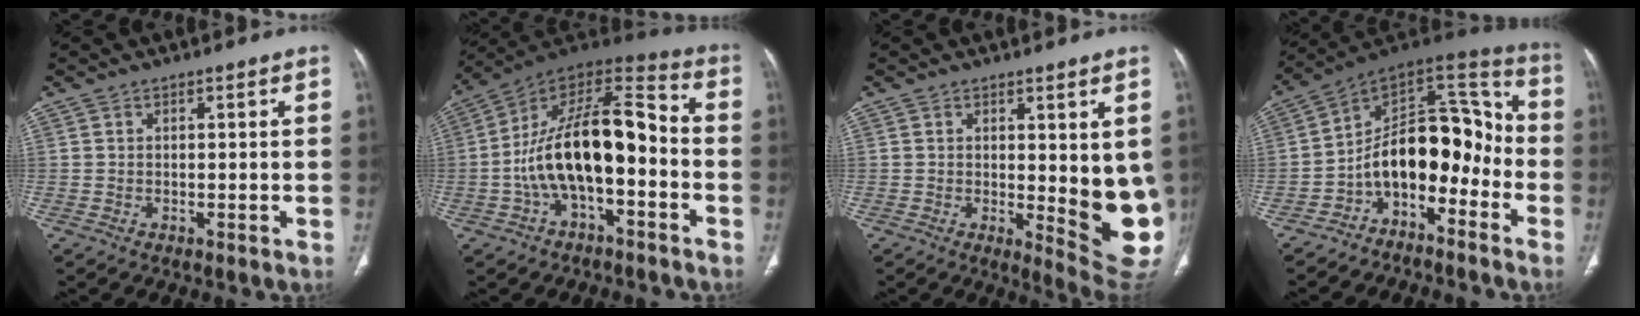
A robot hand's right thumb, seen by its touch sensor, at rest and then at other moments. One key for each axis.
{"total": 19.1, "fx": -3.7, "fy": 9.0, "fz": 16.4, "tx": -0.274, "ty": 0.069, "tz": -0.065}
{"total": 10.9, "fx": 0.1, "fy": 3.6, "fz": 10.3, "tx": -0.108, "ty": -0.026, "tz": 0.011}
{"total": 15.0, "fx": -6.0, "fy": 9.1, "fz": 10.3, "tx": -0.118, "ty": 0.113, "tz": -0.109}